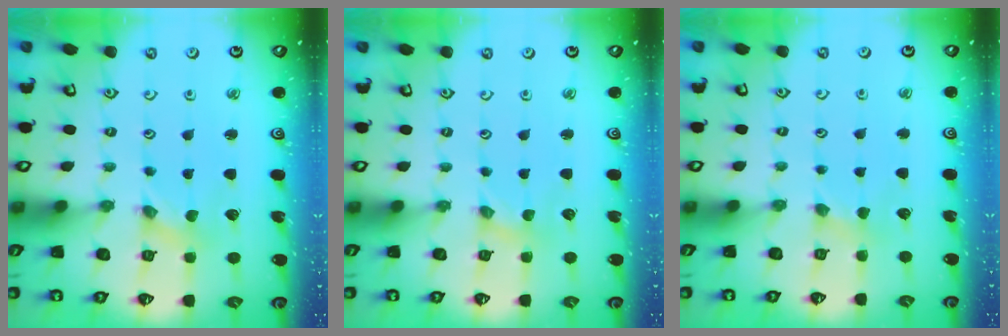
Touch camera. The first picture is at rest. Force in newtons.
{"total": 0.6, "press": 0.6, "slide": 0.2}
{"total": 2.6, "press": 2.6, "slide": 0.4}